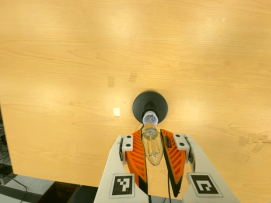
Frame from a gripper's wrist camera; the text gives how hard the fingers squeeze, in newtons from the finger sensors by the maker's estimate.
{"total": 21.6, "left": 24.3, "right": 18.8}